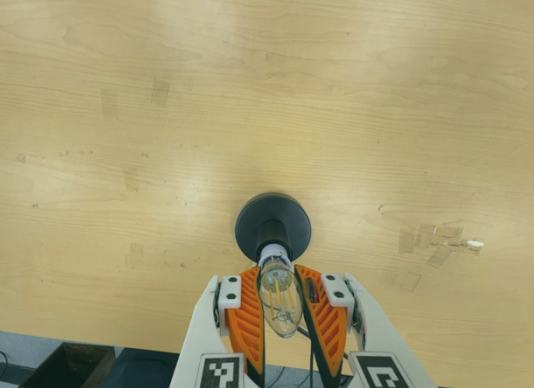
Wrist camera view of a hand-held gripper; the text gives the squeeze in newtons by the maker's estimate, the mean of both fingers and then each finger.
{"total": 20.4, "left": 19.8, "right": 20.9}